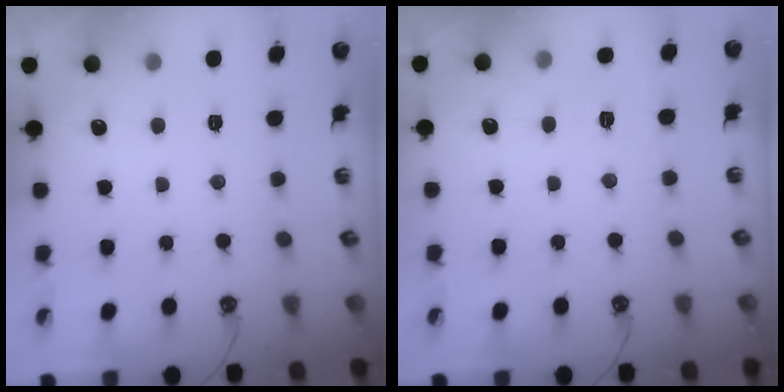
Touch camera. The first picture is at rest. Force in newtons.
{"total": 4.8, "press": 4.8, "slide": 0.6}